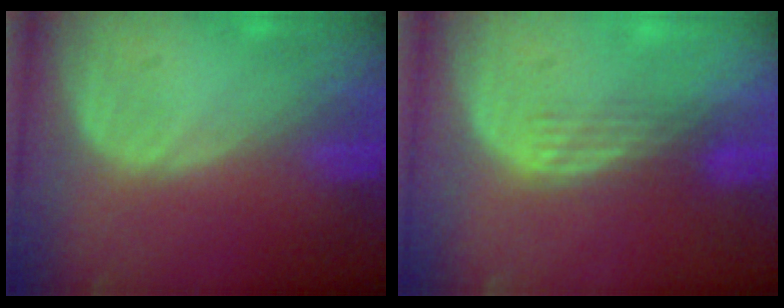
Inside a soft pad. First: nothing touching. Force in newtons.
{"total": 3.0, "press": 2.7, "slide": 1.3}